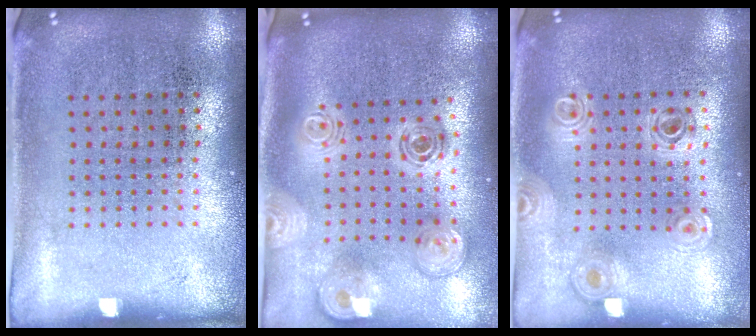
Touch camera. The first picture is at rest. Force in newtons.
{"total": 2.0, "press": 1.7, "slide": 1.0}
{"total": 0.9, "press": 0.9, "slide": 0.1}